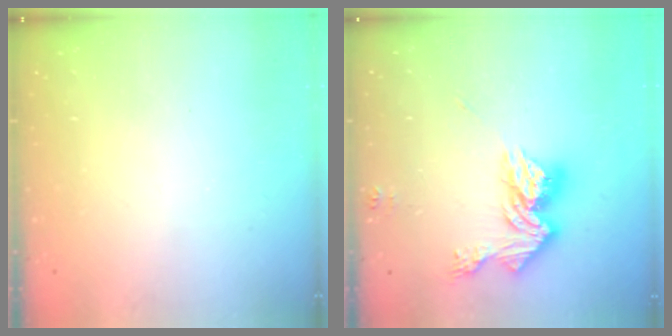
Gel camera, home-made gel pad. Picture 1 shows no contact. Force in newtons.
{"total": 14.0, "press": 13.9, "slide": 1.2}